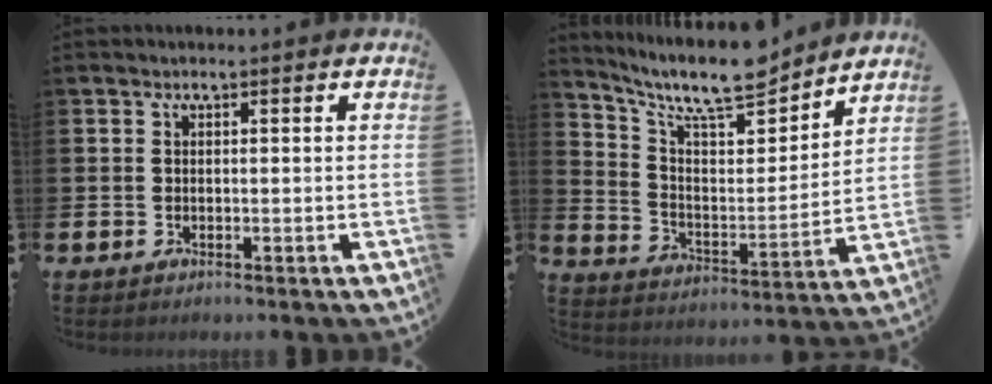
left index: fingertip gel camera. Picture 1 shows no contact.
{"total": 10.1, "force": [9.1, 2.4, 3.8], "torque": [-0.103, -0.065, 0.157]}